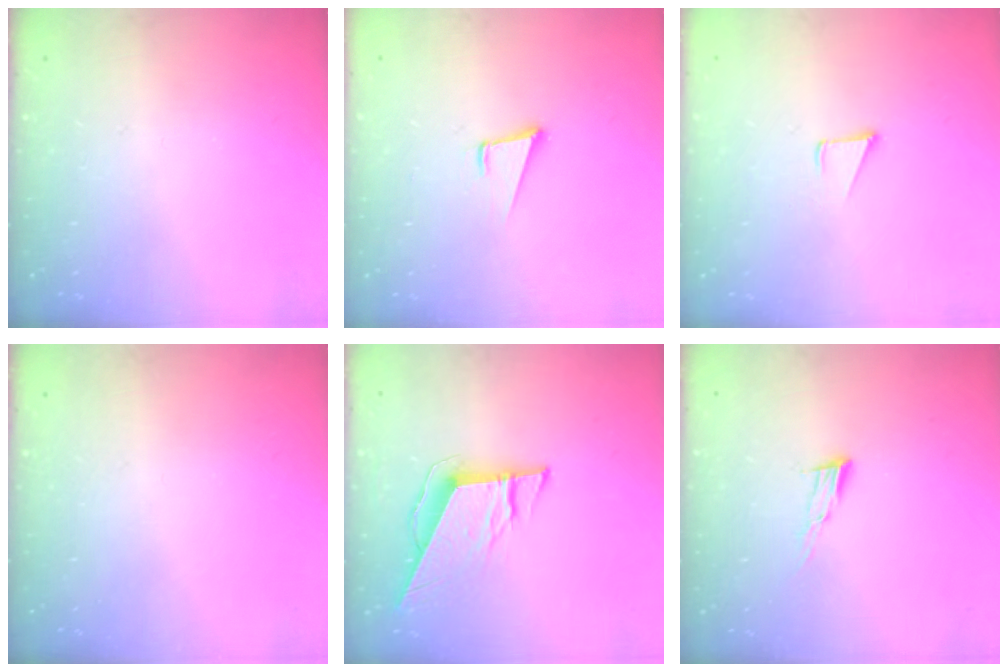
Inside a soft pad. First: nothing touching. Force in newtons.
{"total": 3.6, "press": 2.7, "slide": 2.4}
{"total": 1.5, "press": 1.5, "slide": 0.1}
{"total": 0.0}
{"total": 9.0, "press": 9.0, "slide": 1.0}
{"total": 6.9, "press": 6.8, "slide": 1.2}